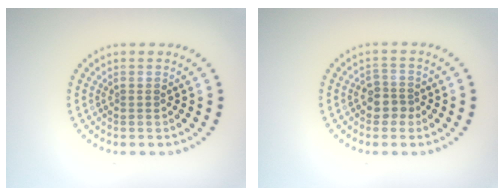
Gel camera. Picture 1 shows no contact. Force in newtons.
{"total": 2.0, "press": 1.7, "slide": 1.0}